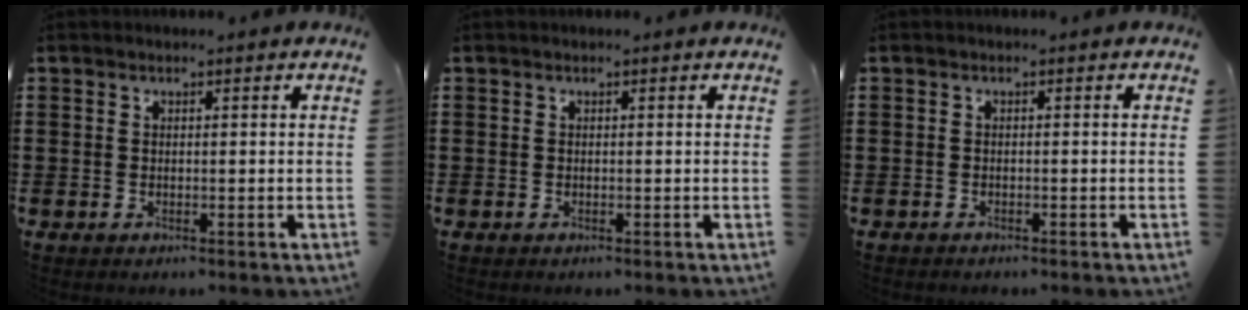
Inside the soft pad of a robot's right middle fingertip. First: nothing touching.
{"total": 0.0}
{"total": 0.7, "force": [-0.6, 0.2, 0.0], "torque": [-0.001, 0.003, -0.014]}